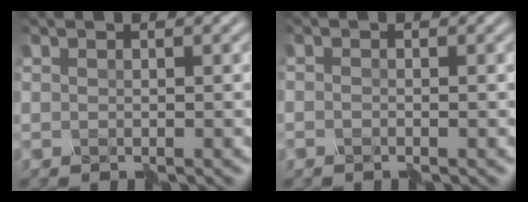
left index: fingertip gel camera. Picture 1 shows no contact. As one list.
[{"total": 1.1, "force": [-0.9, -0.3, -0.4], "torque": [0.009, -0.003, -0.015]}]